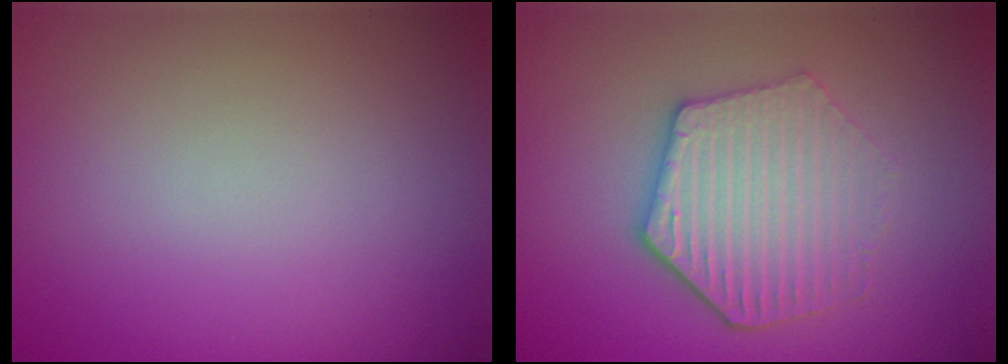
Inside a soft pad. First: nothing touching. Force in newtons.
{"total": 4.8, "press": 4.0, "slide": 2.5}